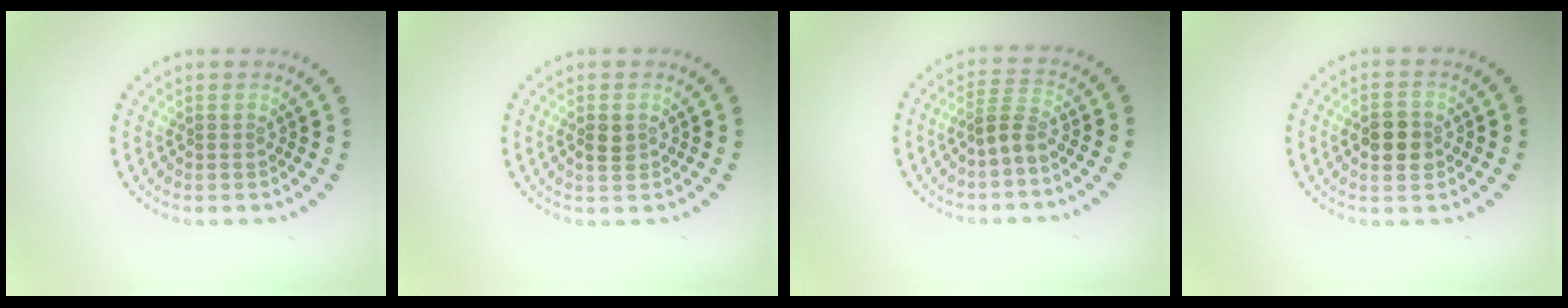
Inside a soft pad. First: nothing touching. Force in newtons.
{"total": 1.5, "press": 1.5, "slide": 0.3}
{"total": 1.9, "press": 1.4, "slide": 1.3}
{"total": 2.9, "press": 2.9, "slide": 0.1}